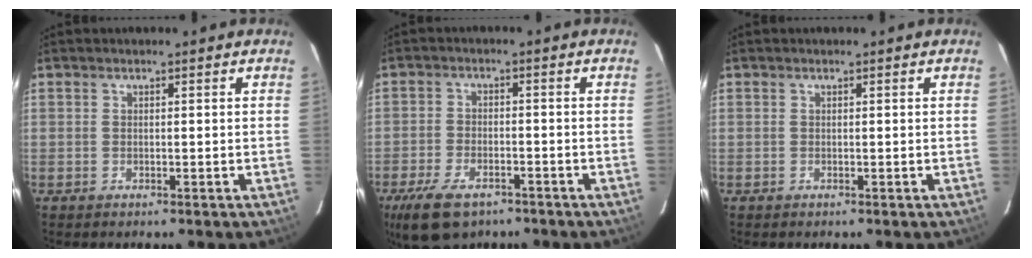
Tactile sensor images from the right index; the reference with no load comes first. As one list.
[{"total": 10.5, "force": [-6.9, 5.1, 5.9], "torque": [-0.145, -0.017, -0.121]}, {"total": 0.0}]